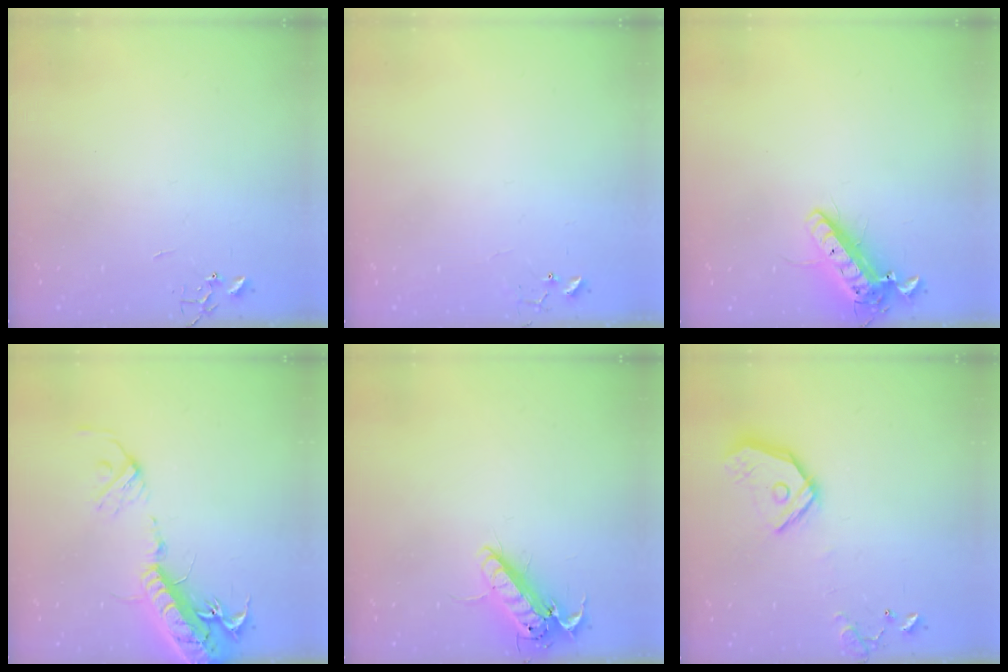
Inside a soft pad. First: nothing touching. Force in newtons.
{"total": 6.1, "press": 6.0, "slide": 0.4}
{"total": 14.4, "press": 14.1, "slide": 2.7}
{"total": 20.6, "press": 20.2, "slide": 4.3}
{"total": 13.8, "press": 13.6, "slide": 2.3}
{"total": 15.9, "press": 15.7, "slide": 2.6}